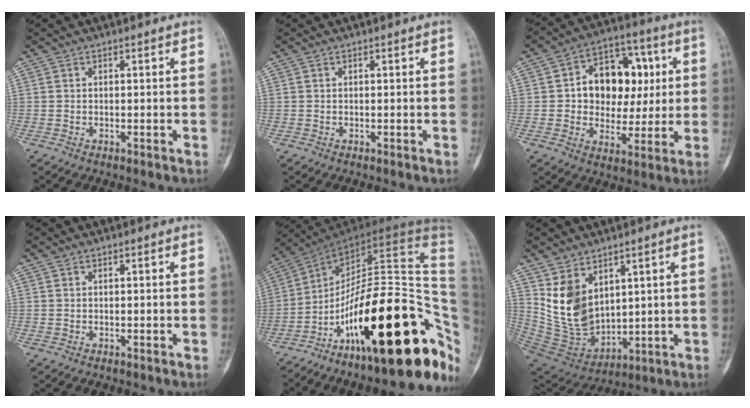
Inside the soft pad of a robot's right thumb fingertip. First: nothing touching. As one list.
[{"total": 0.0}, {"total": 15.4, "force": [2.2, 11.5, 10.1], "torque": [-0.095, 0.018, 0.034]}, {"total": 0.0}, {"total": 31.5, "force": [-10.0, 10.7, 27.9], "torque": [-0.326, 0.087, -0.151]}, {"total": 12.6, "force": [5.0, 8.3, 8.0], "torque": [-0.123, -0.036, 0.127]}]